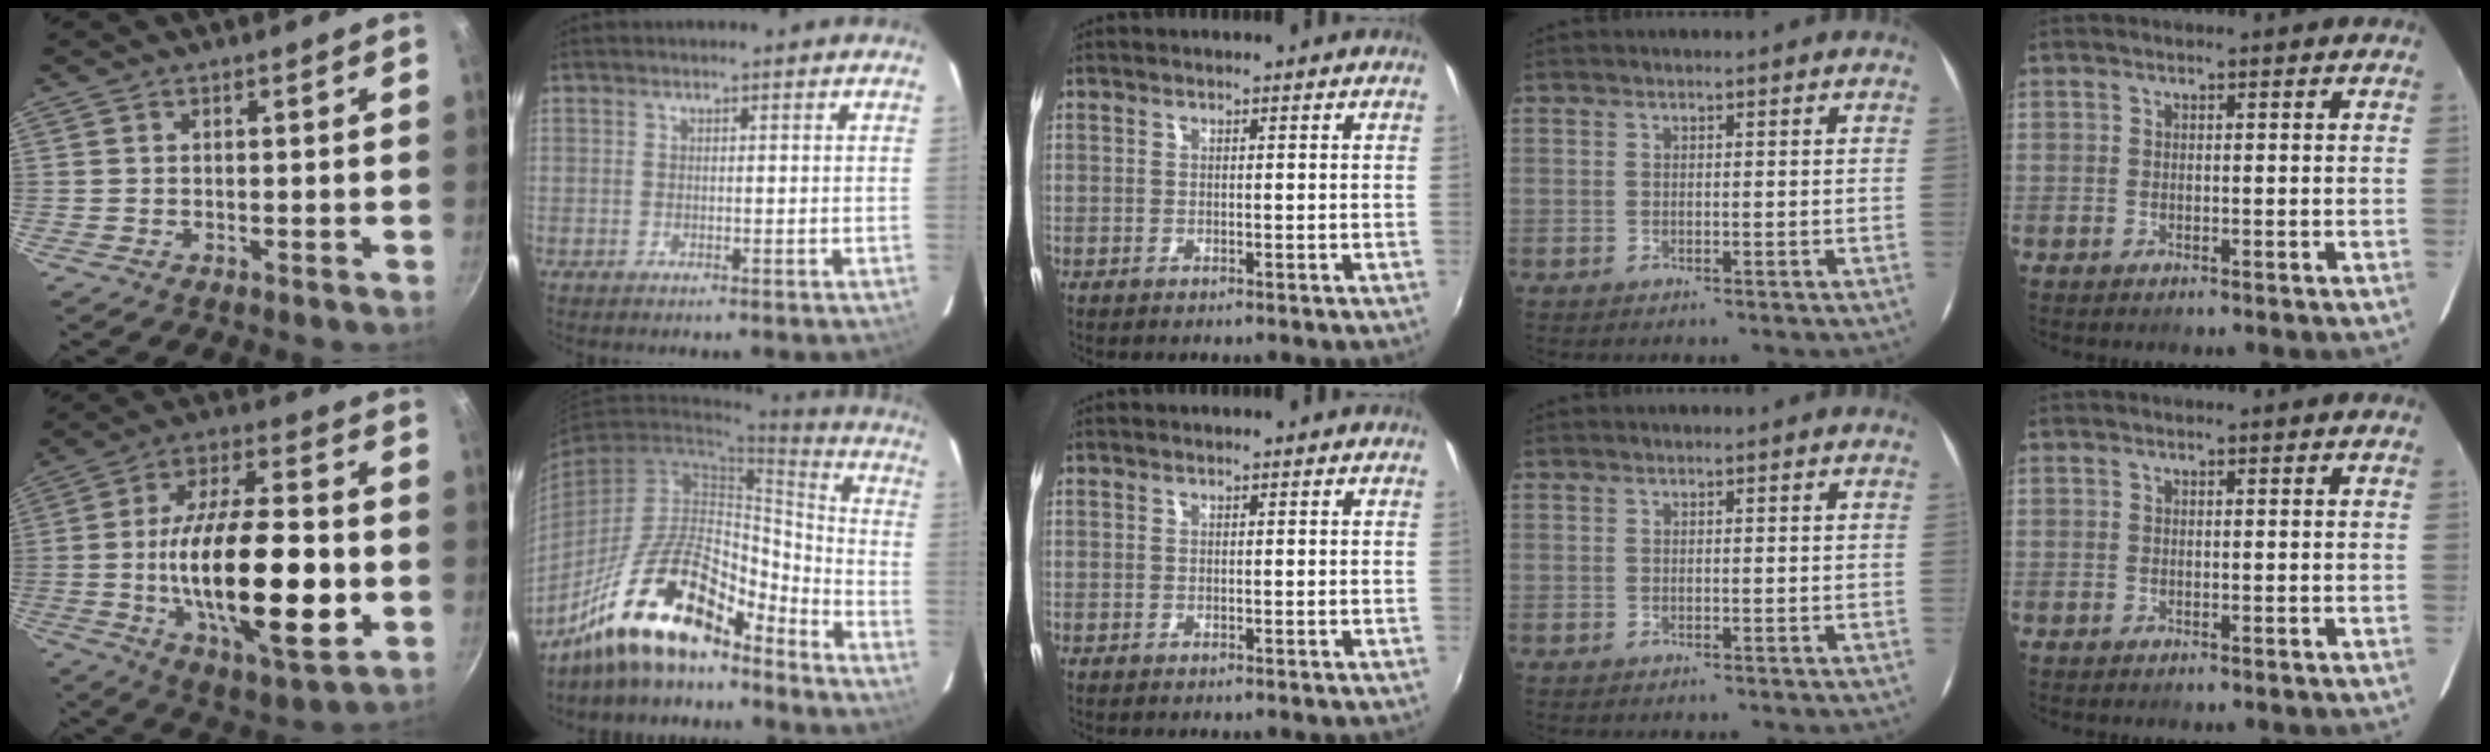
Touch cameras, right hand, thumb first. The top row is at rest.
{"thumb": {"total": 26.0, "force": [-3.8, 10.0, 23.6], "torque": [-0.391, 0.009, -0.060]}, "index": {"total": 17.6, "force": [-13.8, 5.5, 9.4], "torque": [-0.178, 0.016, -0.242]}}